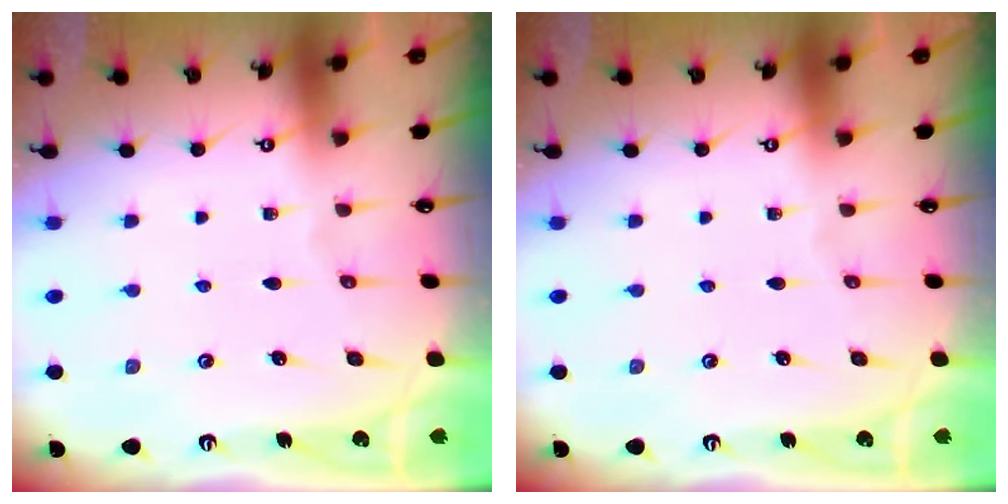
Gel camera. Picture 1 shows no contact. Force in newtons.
{"total": 0.0}